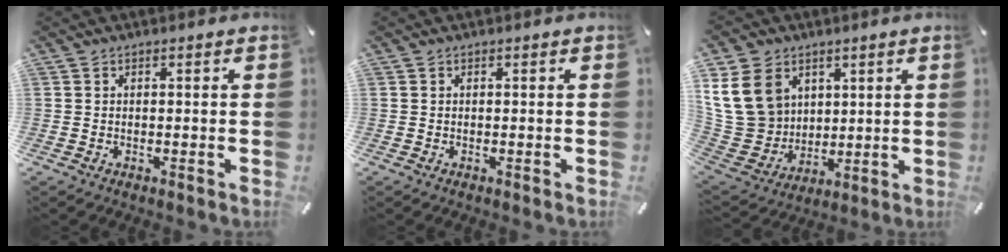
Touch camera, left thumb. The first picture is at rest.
{"total": 0.0}
{"total": 16.8, "force": [5.6, 14.0, 7.4], "torque": [-0.162, -0.022, 0.111]}